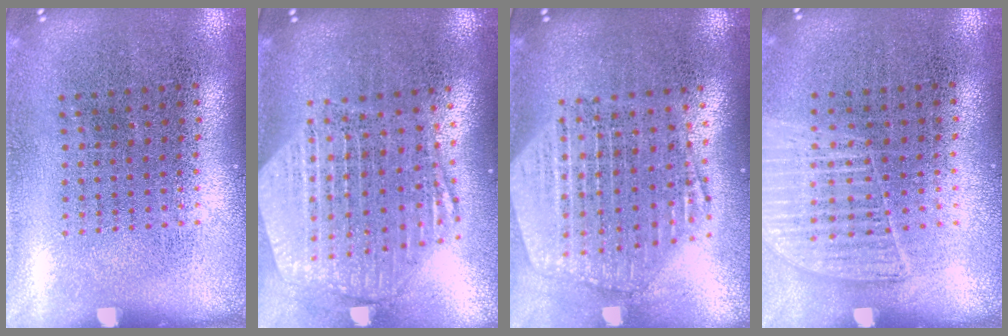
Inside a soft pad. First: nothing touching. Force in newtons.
{"total": 2.7, "press": 2.2, "slide": 1.5}
{"total": 2.6, "press": 2.2, "slide": 1.3}
{"total": 1.3, "press": 1.2, "slide": 0.4}